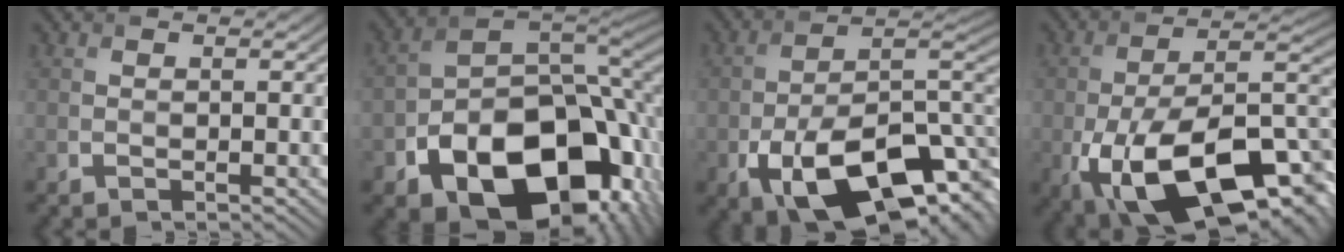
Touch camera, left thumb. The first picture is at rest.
{"total": 19.0, "force": [-8.5, 12.4, 11.6], "torque": [-0.188, -0.056, -0.114]}
{"total": 16.6, "force": [-7.1, 9.1, 12.0], "torque": [-0.201, -0.043, -0.104]}
{"total": 18.5, "force": [-7.4, 9.4, 14.1], "torque": [-0.256, -0.039, -0.103]}